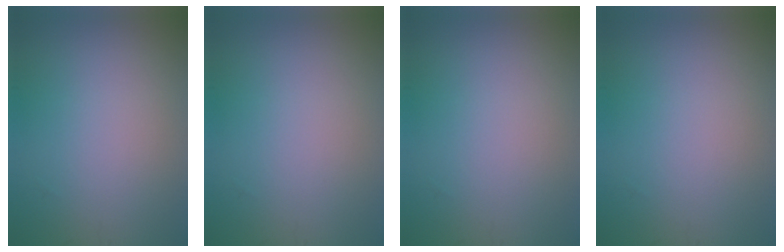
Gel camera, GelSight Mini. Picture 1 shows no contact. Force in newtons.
{"total": 0.0}
{"total": 0.0}
{"total": 0.0}